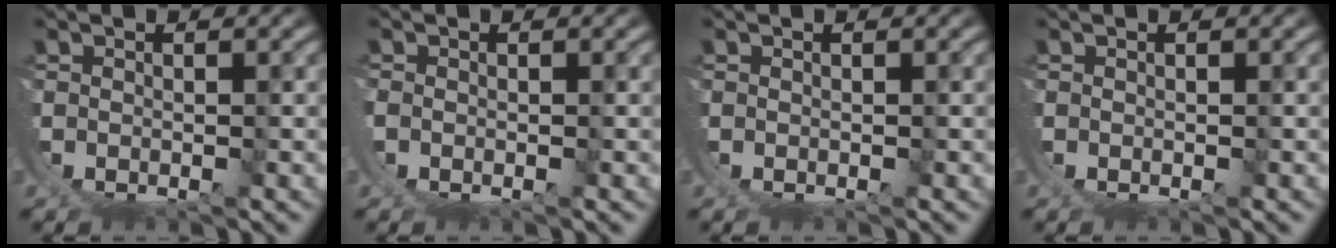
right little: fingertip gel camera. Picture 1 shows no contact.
{"total": 0.6, "force": [-0.3, -0.5, 0.1], "torque": [-0.004, -0.003, -0.002]}
{"total": 0.0}
{"total": 0.0}